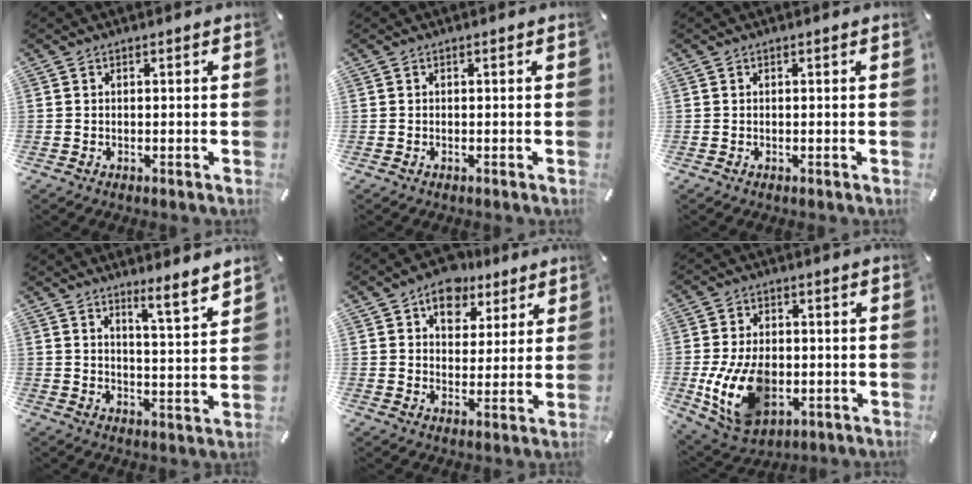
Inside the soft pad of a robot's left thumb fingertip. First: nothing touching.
{"total": 0.0}
{"total": 0.0}
{"total": 6.7, "force": [5.9, 0.1, 3.2], "torque": [-0.046, -0.050, 0.098]}
{"total": 9.3, "force": [5.9, 6.4, 3.2], "torque": [-0.038, -0.036, 0.101]}
{"total": 14.5, "force": [-2.4, 10.1, 10.1], "torque": [-0.198, -0.002, -0.040]}